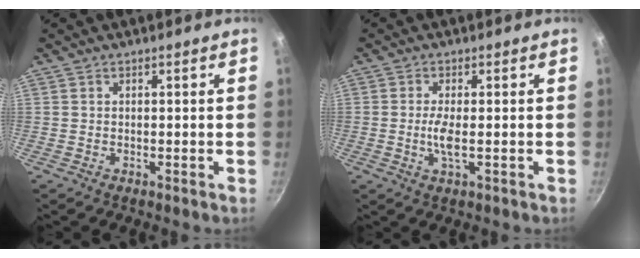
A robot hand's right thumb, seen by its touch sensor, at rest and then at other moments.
{"total": 3.5, "force": [-0.4, 1.0, 3.3], "torque": [-0.076, -0.007, -0.008]}